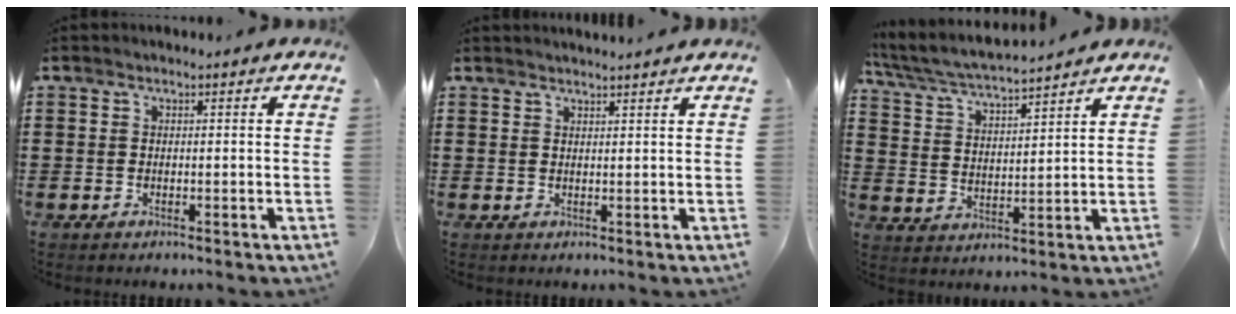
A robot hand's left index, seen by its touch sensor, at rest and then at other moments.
{"total": 1.4, "force": [1.3, -0.4, 0.1], "torque": [-0.004, -0.002, 0.027]}
{"total": 5.5, "force": [5.2, 0.0, 1.8], "torque": [-0.057, -0.032, 0.088]}